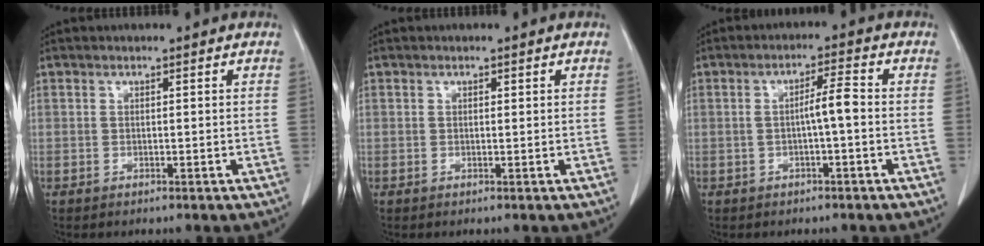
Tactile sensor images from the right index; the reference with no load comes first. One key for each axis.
{"total": 0.0}
{"total": 3.8, "fx": -0.5, "fy": 0.2, "fz": 3.8, "tx": -0.062, "ty": 0.008, "tz": -0.008}